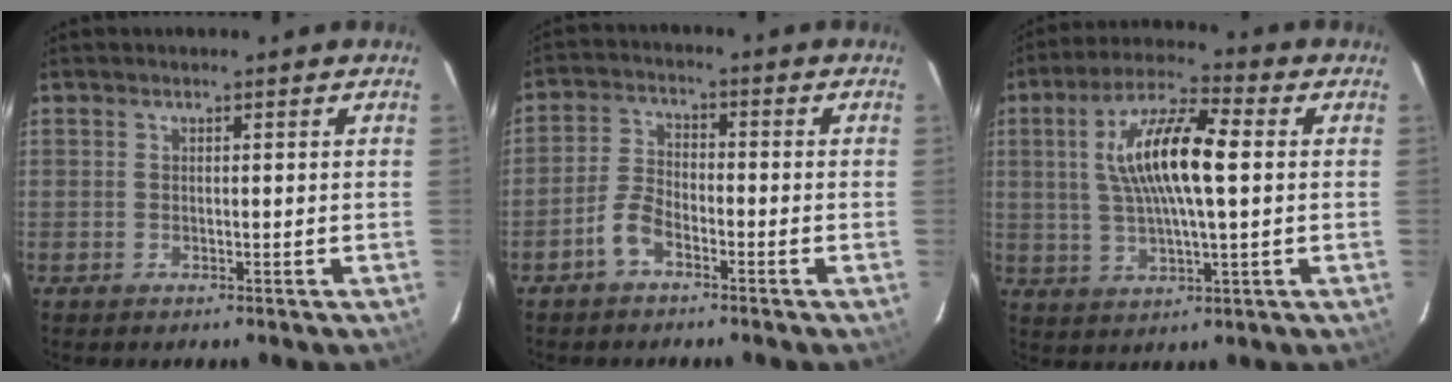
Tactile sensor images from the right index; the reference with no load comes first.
{"total": 4.8, "force": [-3.1, 2.2, 2.9], "torque": [-0.071, 0.013, -0.064]}
{"total": 13.5, "force": [1.9, 3.3, 12.9], "torque": [-0.245, 0.015, 0.035]}